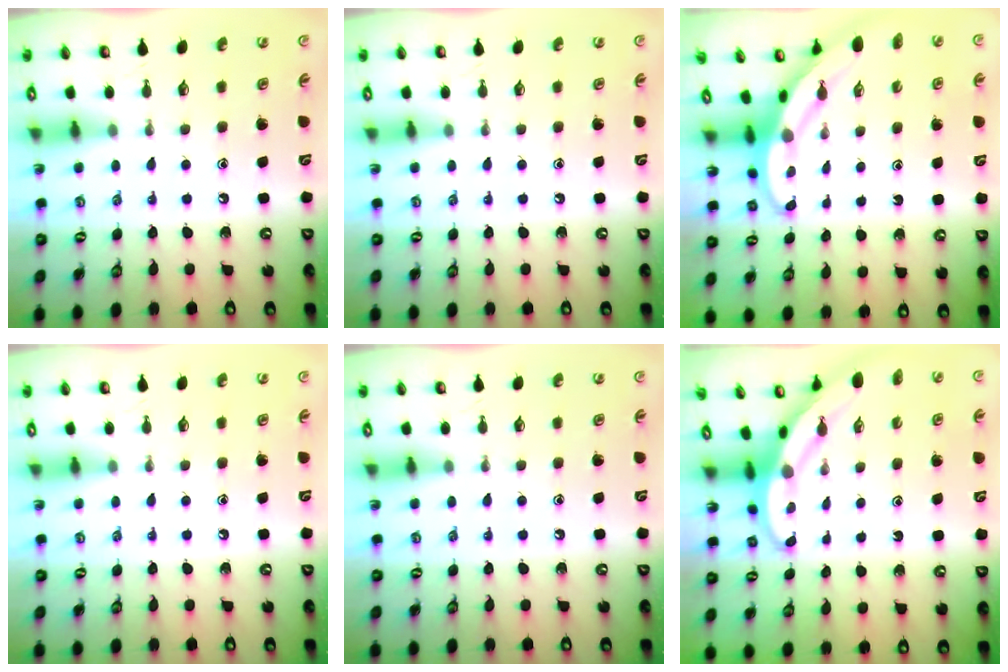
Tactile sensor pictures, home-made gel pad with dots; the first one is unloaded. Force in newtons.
{"total": 0.0}
{"total": 3.5, "press": 3.5, "slide": 0.1}
{"total": 0.0}
{"total": 0.0}
{"total": 3.5, "press": 3.5, "slide": 0.1}